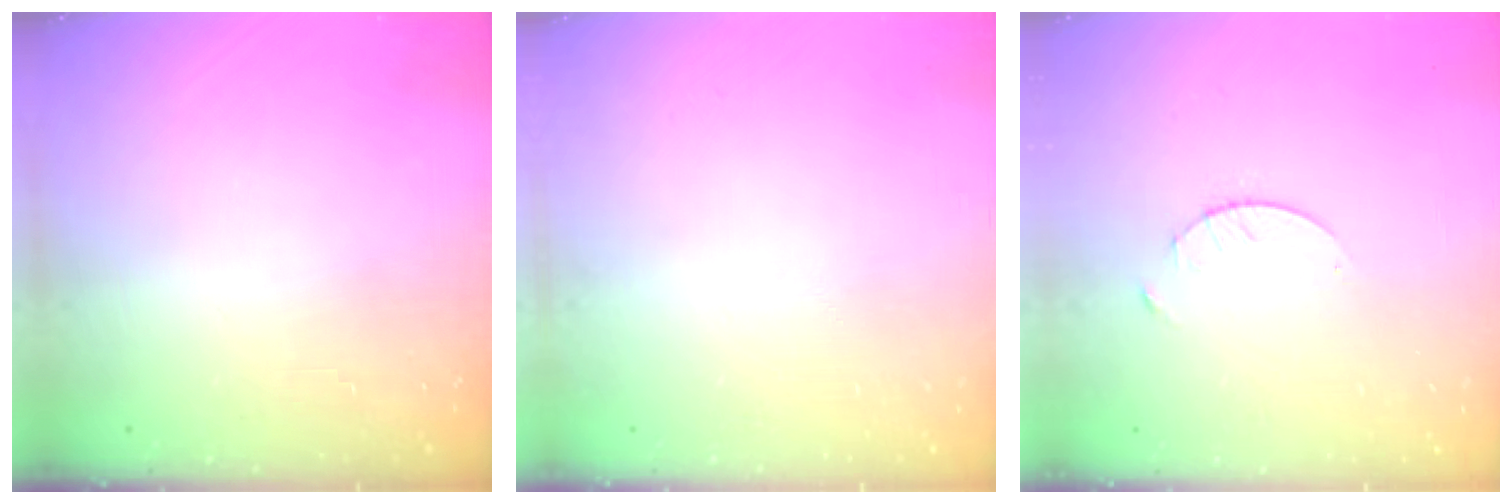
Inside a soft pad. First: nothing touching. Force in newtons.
{"total": 0.0}
{"total": 1.3, "press": 1.3, "slide": 0.2}